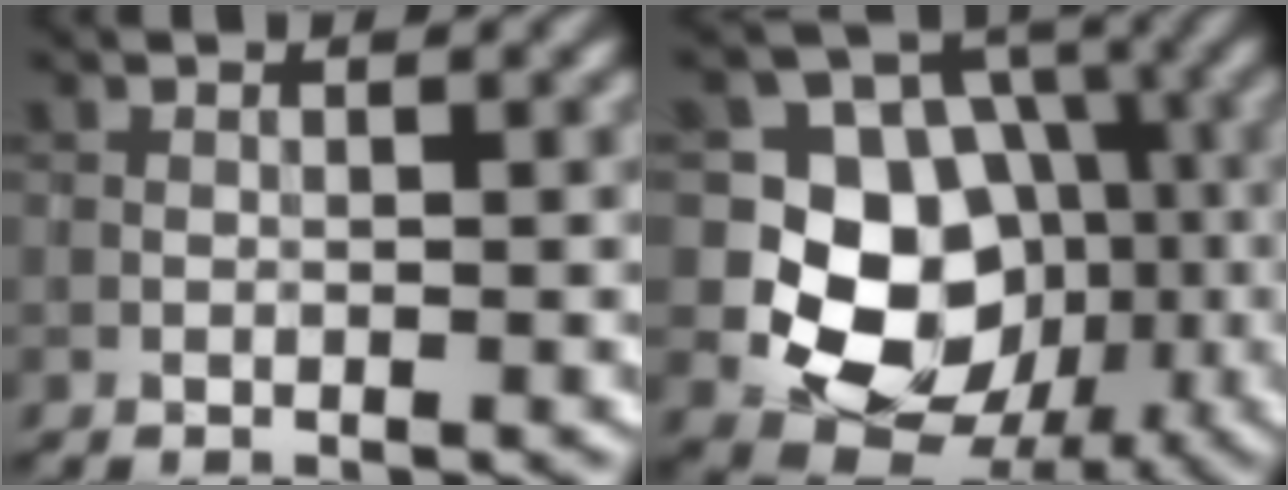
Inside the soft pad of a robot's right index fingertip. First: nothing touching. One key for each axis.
{"total": 9.5, "fx": -2.0, "fy": 8.1, "fz": 4.5, "tx": -0.057, "ty": 0.002, "tz": -0.056}